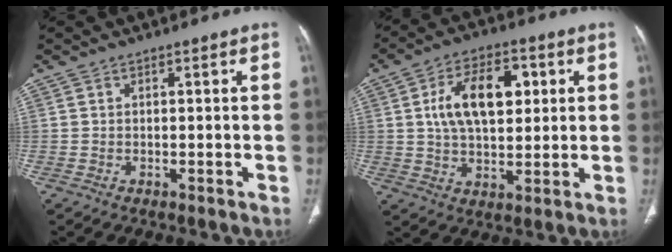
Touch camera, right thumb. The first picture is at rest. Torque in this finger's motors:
{"motor_torque": [0.10, 0.21, 0.81, 0.05, 0.22]}